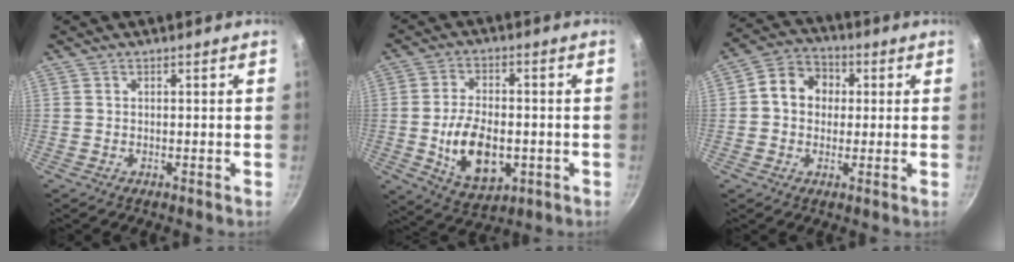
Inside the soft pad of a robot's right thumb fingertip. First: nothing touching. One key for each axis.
{"total": 13.0, "fx": -2.5, "fy": 7.7, "fz": 10.2, "tx": -0.159, "ty": 0.004, "tz": -0.031}
{"total": 8.8, "fx": 1.1, "fy": 7.5, "fz": 4.5, "tx": -0.045, "ty": 0.018, "tz": 0.000}